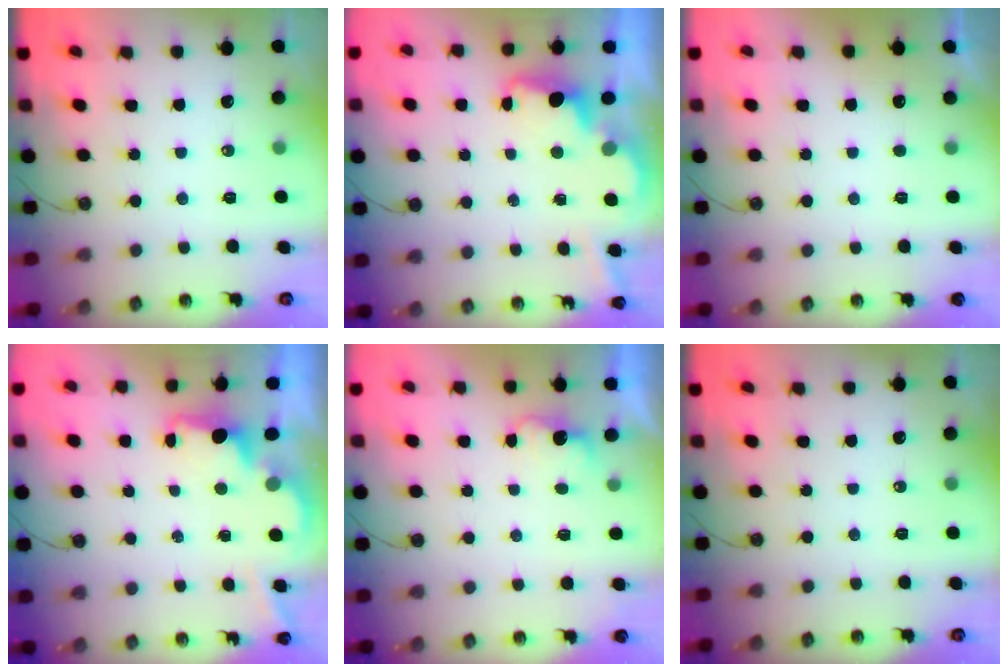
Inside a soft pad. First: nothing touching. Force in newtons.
{"total": 3.5, "press": 3.4, "slide": 0.8}
{"total": 0.0}
{"total": 2.1, "press": 1.9, "slide": 0.8}
{"total": 1.6, "press": 1.4, "slide": 0.8}
{"total": 0.0}